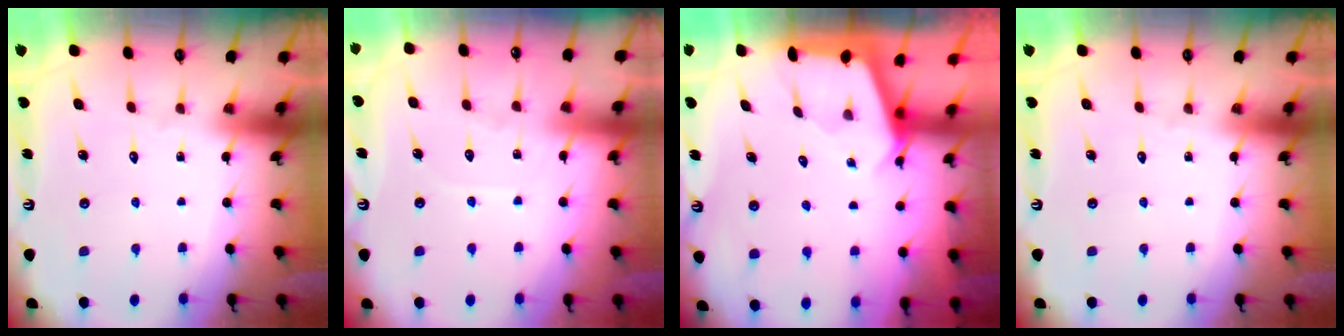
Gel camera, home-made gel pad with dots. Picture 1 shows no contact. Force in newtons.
{"total": 4.0, "press": 3.9, "slide": 0.5}
{"total": 2.4, "press": 2.4, "slide": 0.3}
{"total": 0.0}